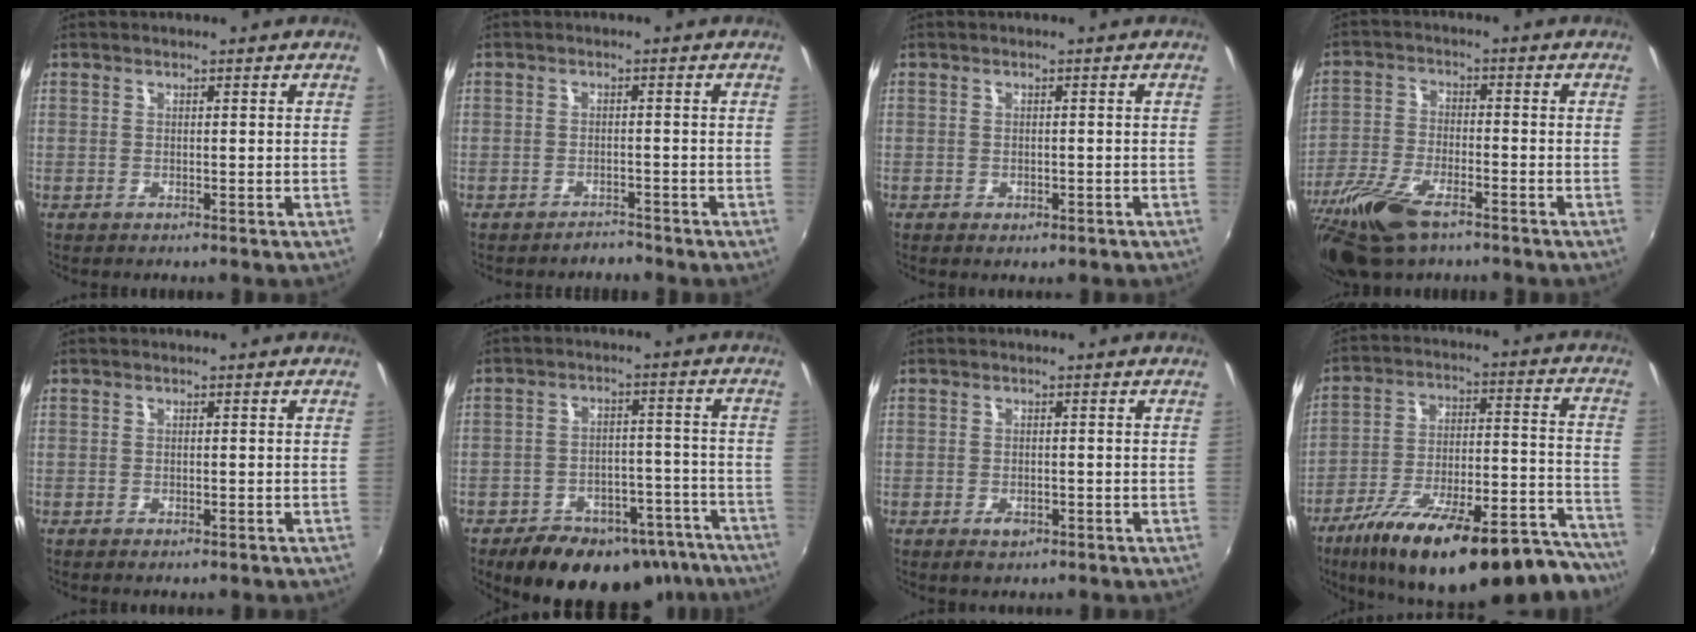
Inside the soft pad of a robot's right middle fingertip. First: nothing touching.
{"total": 2.0, "force": [-1.9, 0.6, 0.0], "torque": [-0.004, 0.004, -0.029]}
{"total": 1.6, "force": [-0.8, 1.1, 0.9], "torque": [-0.016, -0.005, -0.009]}
{"total": 13.4, "force": [-8.9, 5.1, 8.6], "torque": [-0.204, -0.032, -0.176]}
{"total": 0.6, "force": [-0.4, 0.3, 0.4], "torque": [-0.007, -0.002, -0.006]}
{"total": 21.1, "force": [-16.0, 10.4, 9.0], "torque": [-0.159, 0.031, -0.184]}
{"total": 2.3, "force": [-1.2, 1.4, 1.3], "torque": [-0.022, -0.006, -0.019]}
{"total": 31.2, "force": [-25.0, 8.5, 16.8], "torque": [-0.242, -0.013, -0.346]}